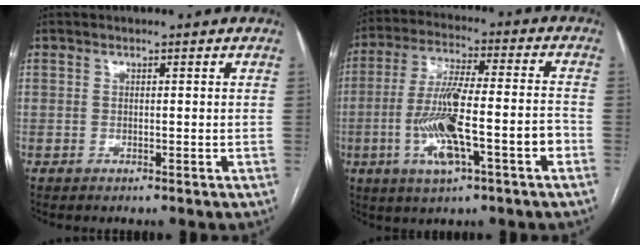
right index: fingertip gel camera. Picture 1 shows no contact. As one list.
[{"total": 13.9, "force": [-4.5, 2.0, 13.0], "torque": [-0.246, 0.007, -0.074]}]